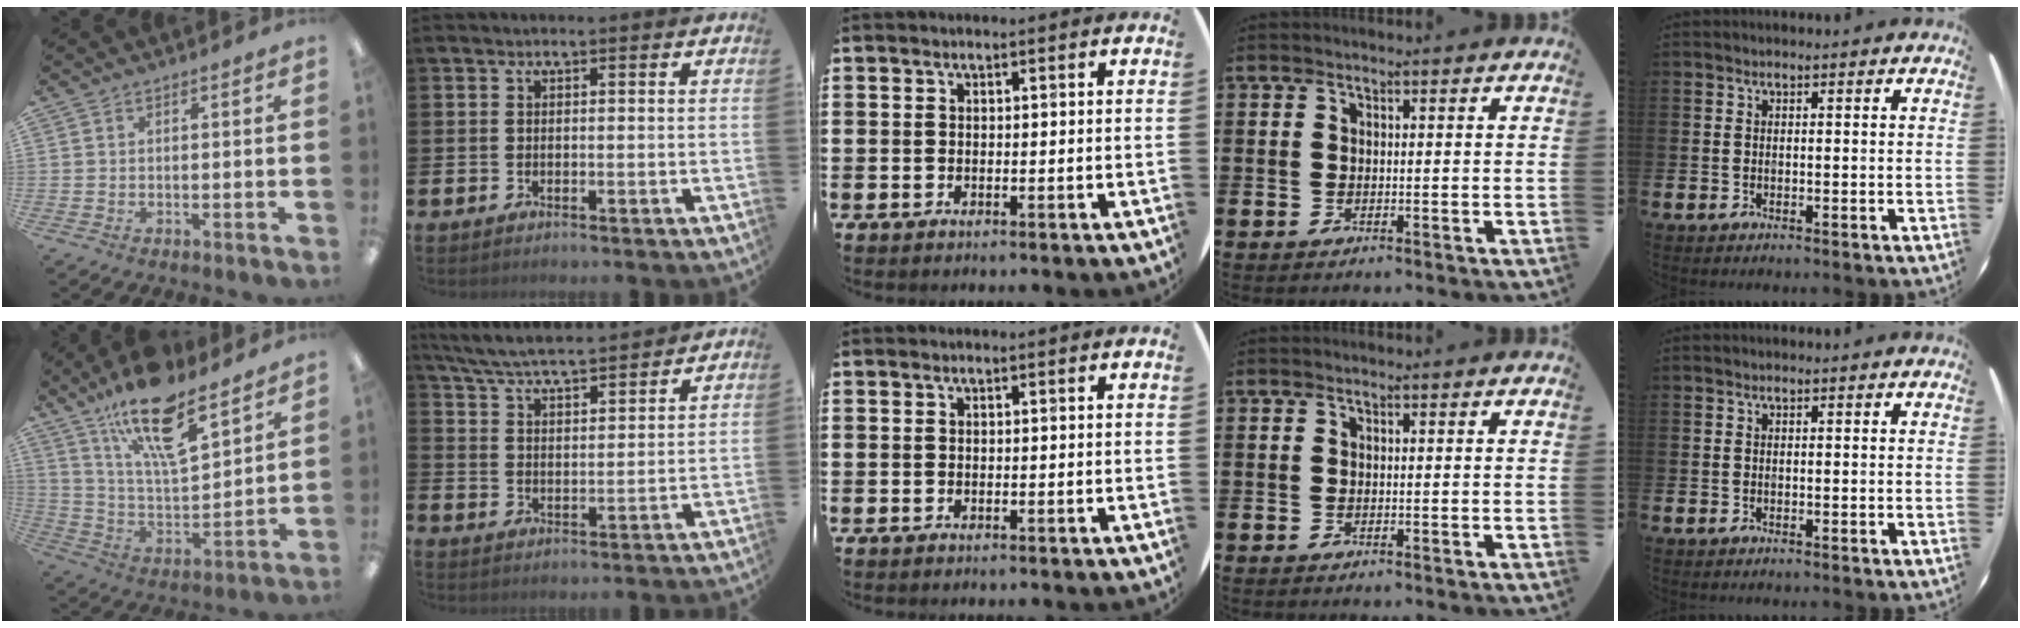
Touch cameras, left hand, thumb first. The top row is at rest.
{"thumb": {"total": 19.6, "force": [13.4, 7.0, 12.6], "torque": [-0.212, -0.074, 0.227]}, "index": {"total": 6.5, "force": [6.4, 0.4, 1.4], "torque": [-0.055, -0.040, 0.113]}}